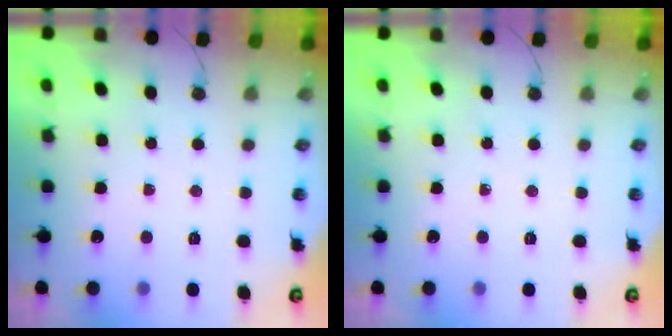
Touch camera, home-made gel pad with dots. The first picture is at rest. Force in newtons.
{"total": 0.0}